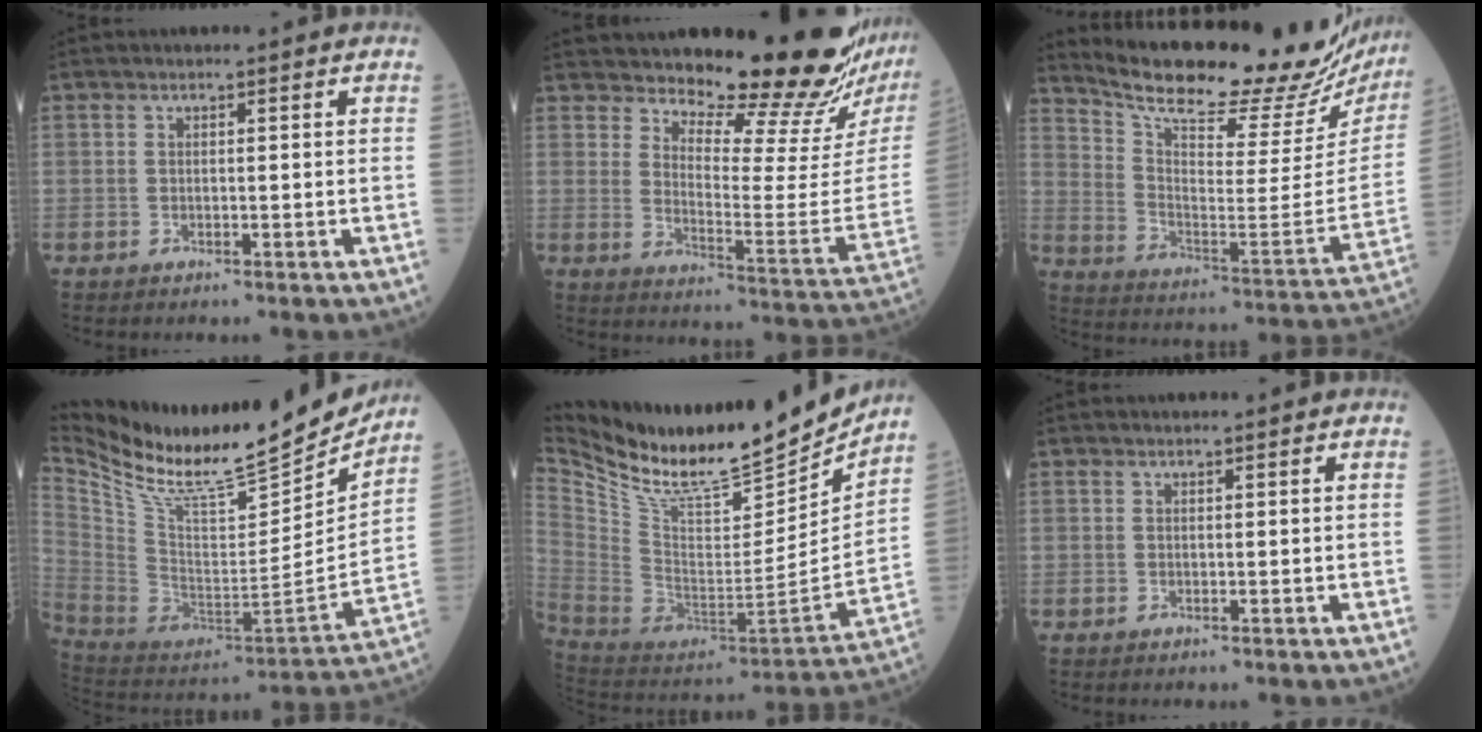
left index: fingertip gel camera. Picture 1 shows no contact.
{"total": 19.7, "force": [17.3, 0.7, 9.3], "torque": [-0.135, -0.107, 0.226]}
{"total": 28.6, "force": [25.5, 4.9, 12.0], "torque": [-0.199, -0.081, 0.341]}
{"total": 26.8, "force": [23.4, 4.7, 12.2], "torque": [-0.234, -0.053, 0.377]}
{"total": 23.6, "force": [20.7, 4.2, 10.4], "torque": [-0.198, -0.044, 0.345]}
{"total": 0.0}